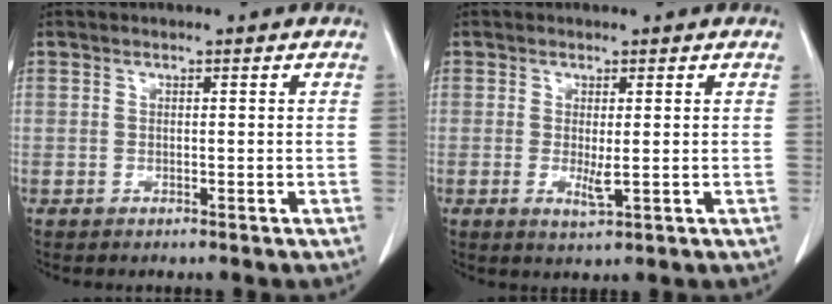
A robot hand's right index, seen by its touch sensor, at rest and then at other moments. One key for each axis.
{"total": 2.4, "fx": -0.1, "fy": 0.4, "fz": 2.4, "tx": -0.041, "ty": -0.006, "tz": 0.005}